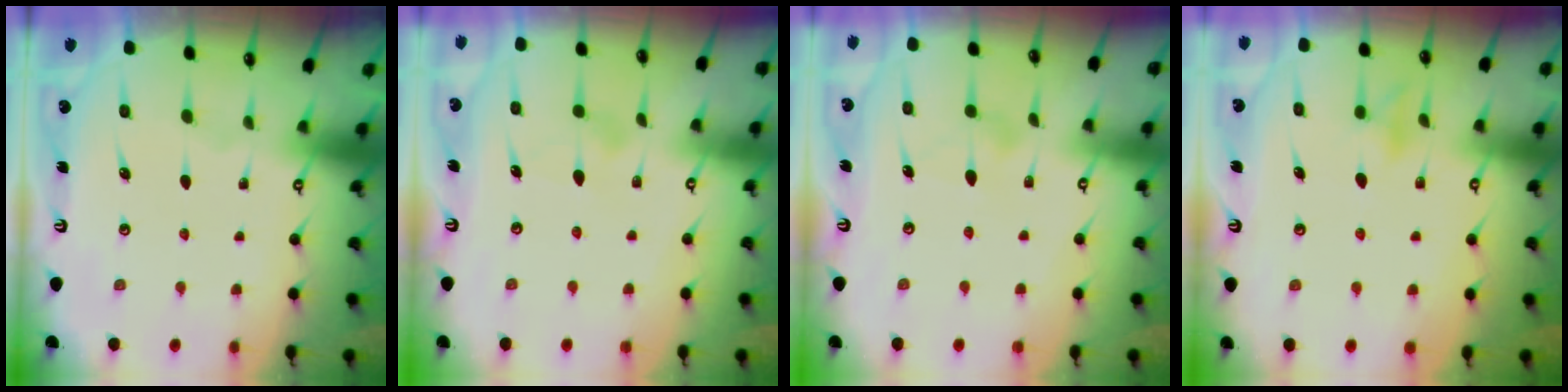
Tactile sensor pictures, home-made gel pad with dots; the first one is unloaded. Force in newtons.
{"total": 6.7, "press": 6.7, "slide": 0.4}
{"total": 7.5, "press": 7.5, "slide": 0.4}
{"total": 9.0, "press": 9.0, "slide": 0.3}